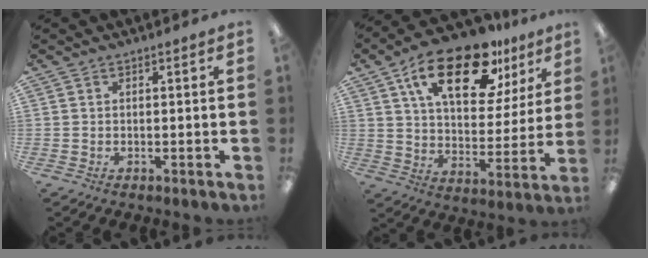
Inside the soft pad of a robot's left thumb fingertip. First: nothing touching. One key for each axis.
{"total": 21.5, "fx": 12.8, "fy": 9.8, "fz": 14.2, "tx": -0.221, "ty": -0.057, "tz": 0.215}